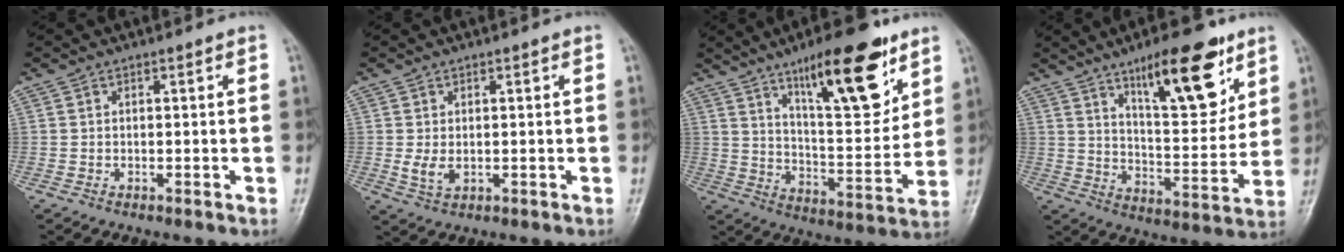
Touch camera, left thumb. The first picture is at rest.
{"total": 3.1, "force": [0.0, 2.1, 2.4], "torque": [-0.046, -0.009, 0.005]}
{"total": 18.8, "force": [11.2, 5.7, 14.0], "torque": [-0.181, -0.064, 0.187]}
{"total": 17.0, "force": [10.1, 5.5, 12.4], "torque": [-0.153, -0.059, 0.165]}